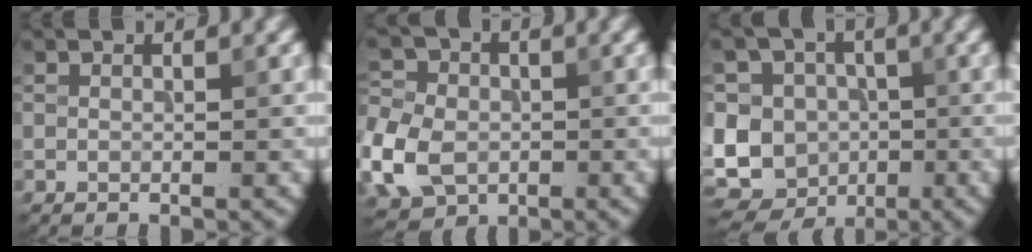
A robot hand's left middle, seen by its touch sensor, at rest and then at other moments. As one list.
[{"total": 8.4, "force": [-2.5, 6.5, 4.7], "torque": [-0.106, -0.016, -0.063]}, {"total": 12.9, "force": [-2.4, 11.8, 4.8], "torque": [-0.108, 0.019, -0.067]}]